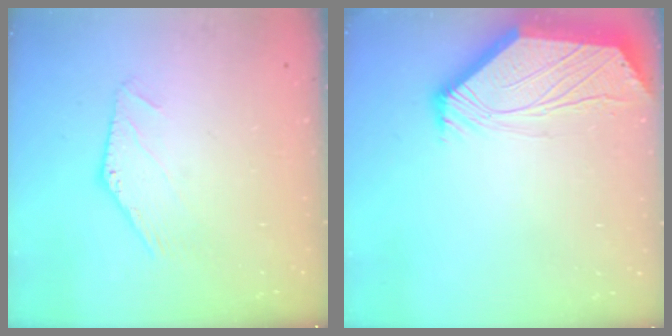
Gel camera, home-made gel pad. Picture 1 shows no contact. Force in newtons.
{"total": 3.4, "press": 3.3, "slide": 0.5}